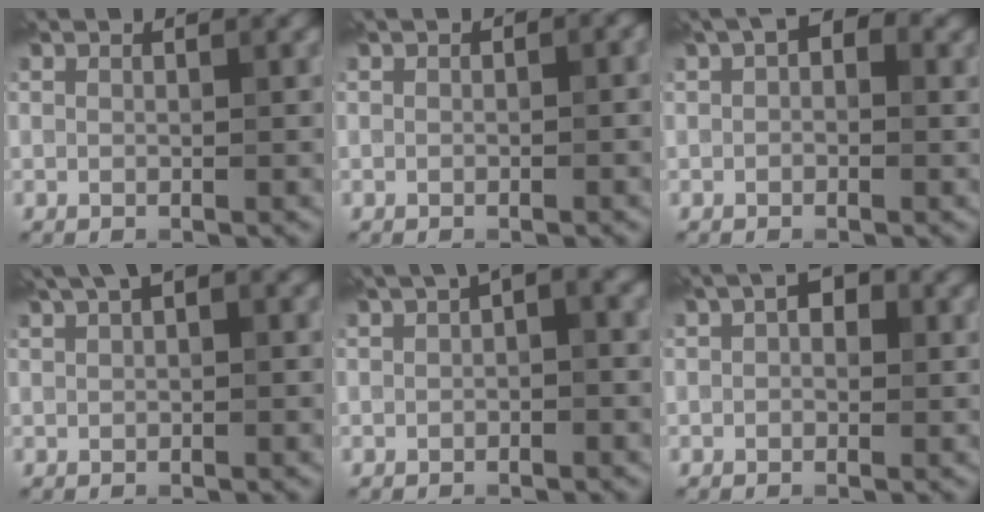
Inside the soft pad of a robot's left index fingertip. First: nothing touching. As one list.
[{"total": 1.0, "force": [0.0, 0.7, 0.8], "torque": [-0.007, 0.002, -0.001]}, {"total": 2.9, "force": [0.8, 1.8, 2.2], "torque": [-0.022, 0.011, 0.002]}, {"total": 3.1, "force": [1.6, 1.2, 2.4], "torque": [-0.038, 0.014, 0.029]}, {"total": 2.7, "force": [0.6, 1.0, 2.4], "torque": [-0.028, 0.016, 0.006]}, {"total": 2.1, "force": [0.3, 1.1, 1.8], "torque": [-0.026, 0.011, -0.002]}]